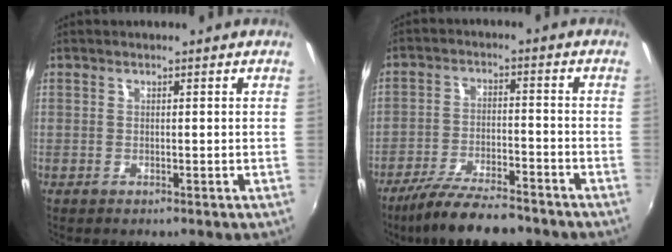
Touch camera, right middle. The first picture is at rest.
{"total": 12.6, "force": [-10.6, 2.8, 6.2], "torque": [-0.138, -0.021, -0.179]}